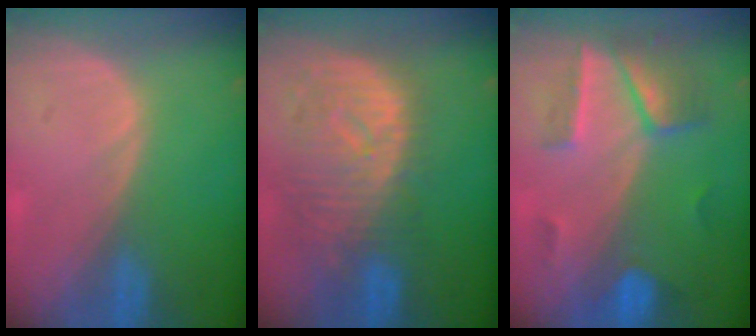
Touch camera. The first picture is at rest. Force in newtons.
{"total": 10.9, "press": 9.7, "slide": 4.8}
{"total": 6.6, "press": 6.4, "slide": 1.6}